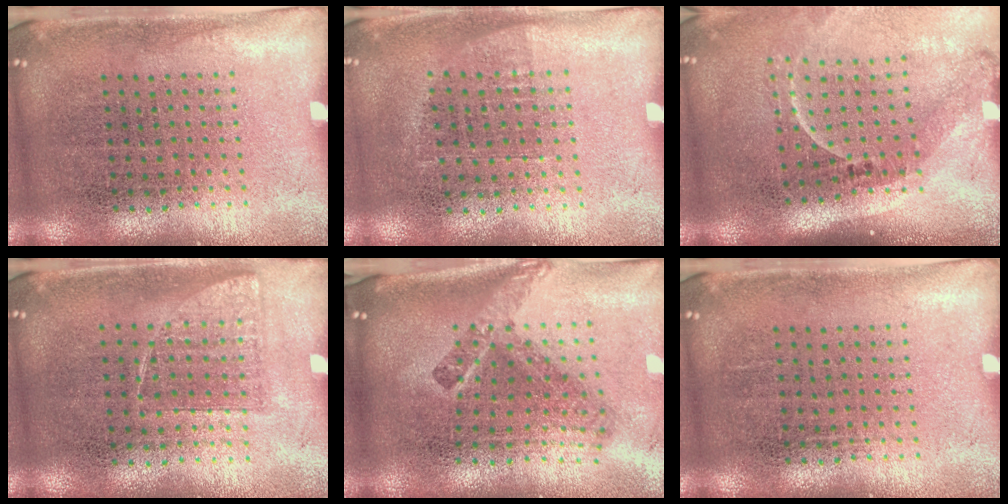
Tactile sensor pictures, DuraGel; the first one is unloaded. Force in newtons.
{"total": 0.6, "press": 0.6, "slide": 0.2}
{"total": 2.3, "press": 1.5, "slide": 1.7}
{"total": 0.8, "press": 0.7, "slide": 0.2}
{"total": 2.5, "press": 1.6, "slide": 2.0}
{"total": 0.0}